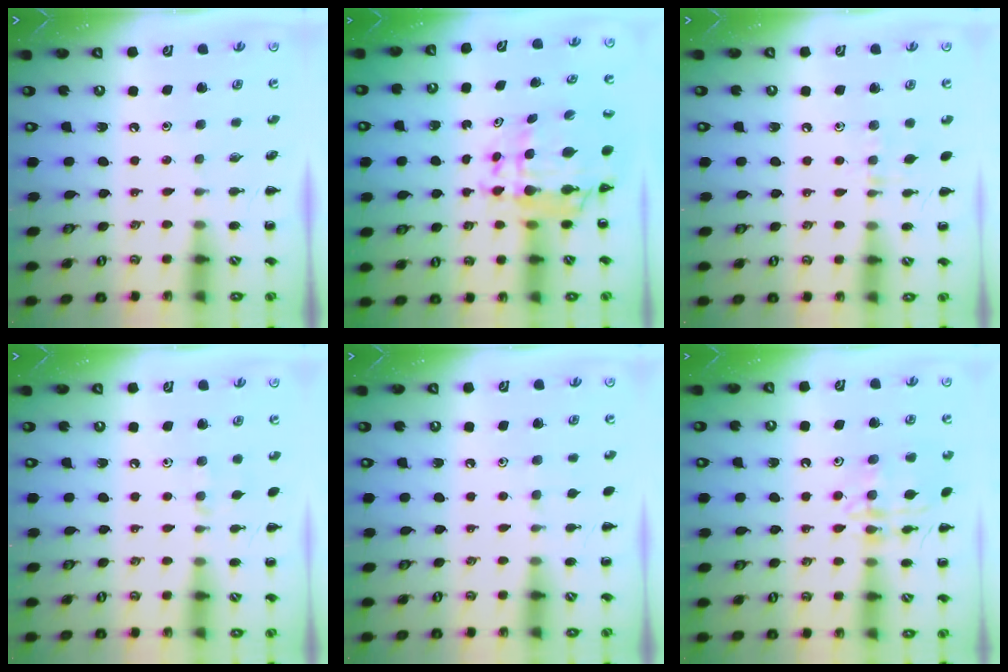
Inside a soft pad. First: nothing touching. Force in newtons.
{"total": 10.9, "press": 10.4, "slide": 3.4}
{"total": 5.8, "press": 5.7, "slide": 1.2}
{"total": 3.6, "press": 3.3, "slide": 1.4}
{"total": 4.9, "press": 4.5, "slide": 1.9}
{"total": 14.3, "press": 14.2, "slide": 0.9}